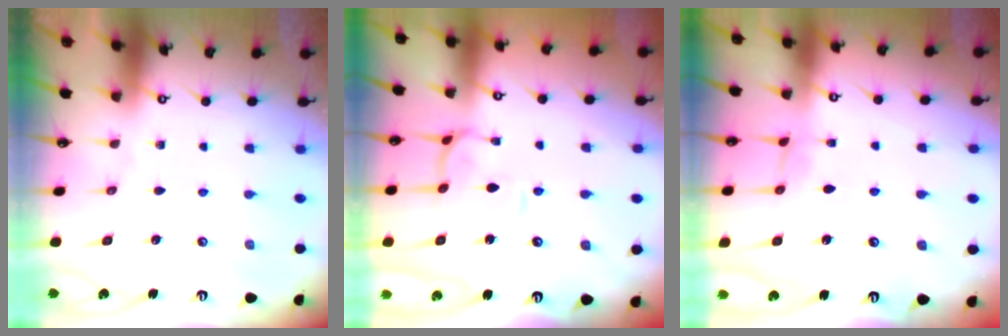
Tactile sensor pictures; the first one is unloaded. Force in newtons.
{"total": 0.8, "press": 0.5, "slide": 0.6}
{"total": 0.7, "press": 0.6, "slide": 0.4}